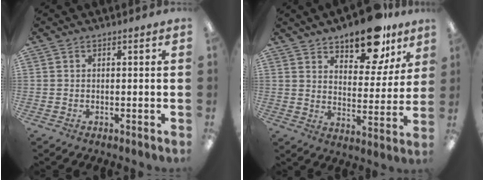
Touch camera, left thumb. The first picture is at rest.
{"total": 15.7, "force": [11.8, 6.8, 7.8], "torque": [-0.111, -0.065, 0.203]}